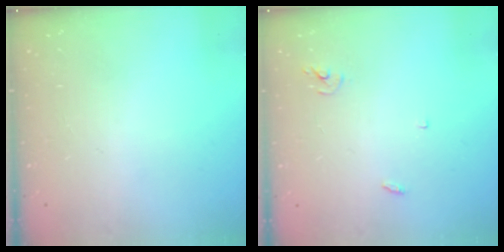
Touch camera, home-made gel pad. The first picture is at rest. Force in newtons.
{"total": 3.0, "press": 3.0, "slide": 0.2}